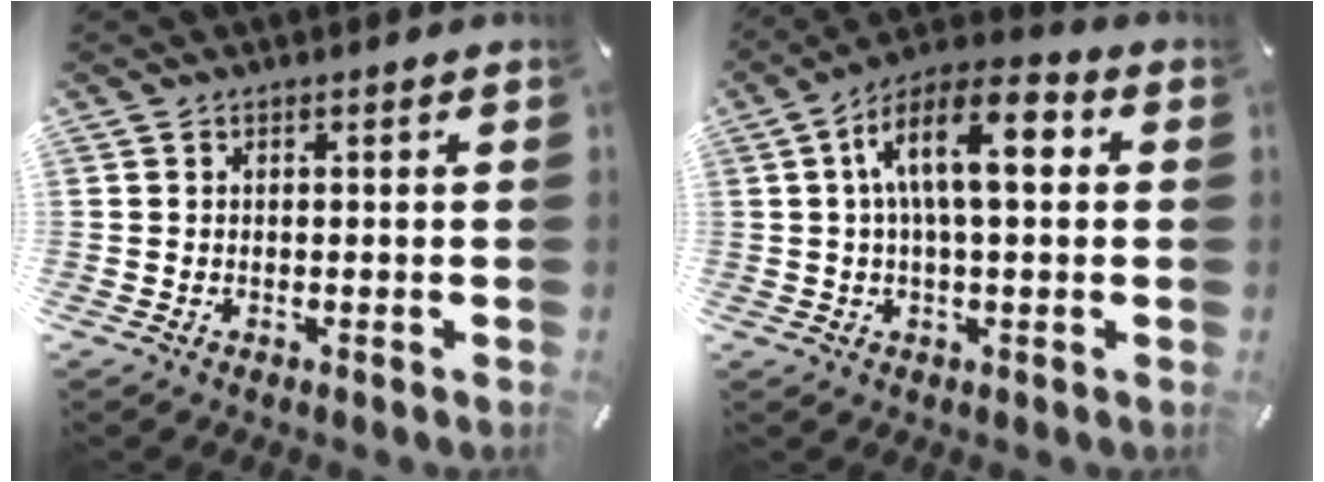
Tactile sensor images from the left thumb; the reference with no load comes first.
{"total": 12.8, "force": [2.6, 5.2, 11.4], "torque": [-0.193, 0.004, 0.042]}